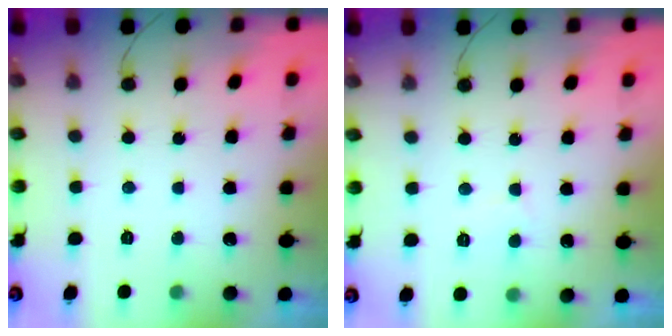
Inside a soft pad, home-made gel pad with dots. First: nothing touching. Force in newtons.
{"total": 2.7, "press": 2.7, "slide": 0.3}